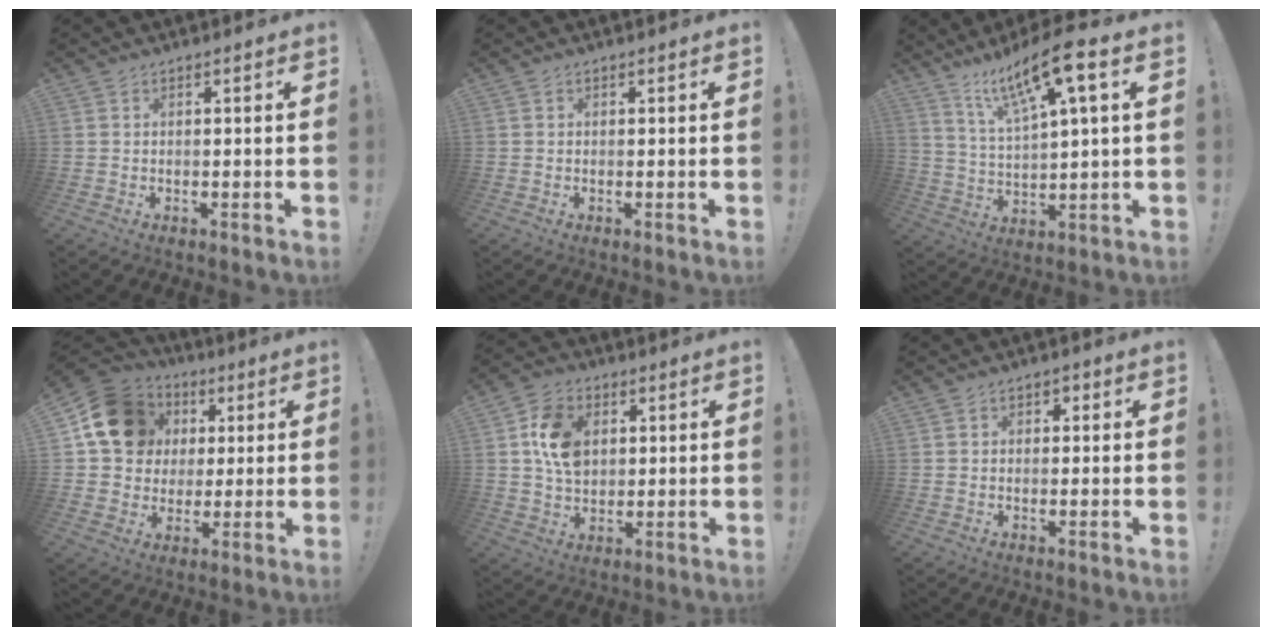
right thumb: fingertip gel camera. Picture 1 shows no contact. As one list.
[{"total": 0.0}, {"total": 14.4, "force": [8.1, 2.9, 11.6], "torque": [-0.202, -0.034, 0.126]}, {"total": 17.1, "force": [5.3, 14.3, 7.6], "torque": [-0.104, -0.010, 0.117]}, {"total": 12.6, "force": [3.2, 9.5, 7.7], "torque": [-0.113, 0.003, 0.063]}, {"total": 1.8, "force": [0.1, 1.6, 0.8], "torque": [-0.004, 0.004, -0.001]}]